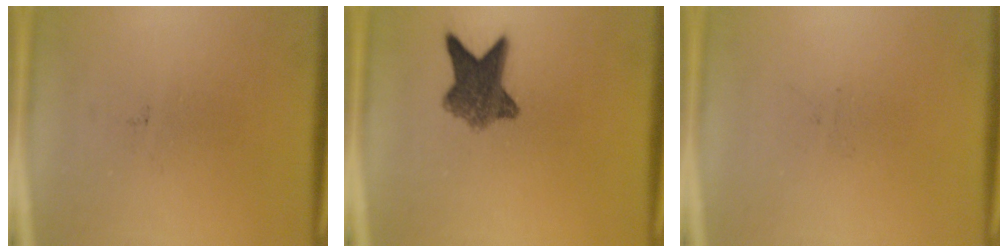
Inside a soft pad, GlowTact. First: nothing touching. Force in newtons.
{"total": 7.8}
{"total": 0.0}